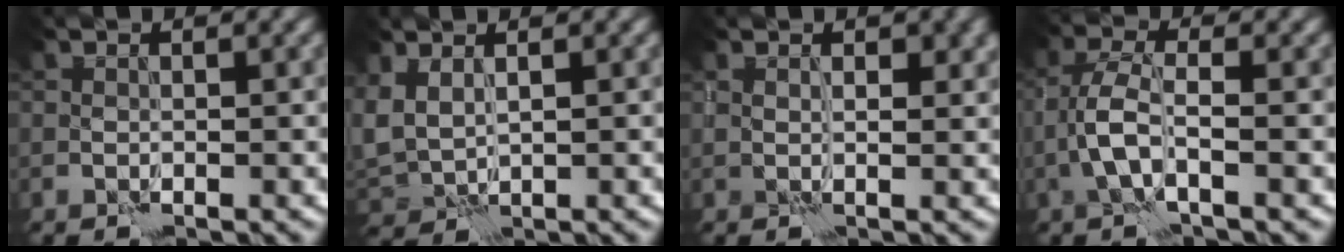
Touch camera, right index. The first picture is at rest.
{"total": 2.9, "force": [0.7, 2.0, 2.0], "torque": [-0.055, -0.011, 0.021]}
{"total": 2.2, "force": [1.1, 1.2, 1.5], "torque": [-0.023, -0.005, 0.021]}
{"total": 3.2, "force": [-0.9, 1.0, 2.9], "torque": [-0.066, 0.005, -0.024]}